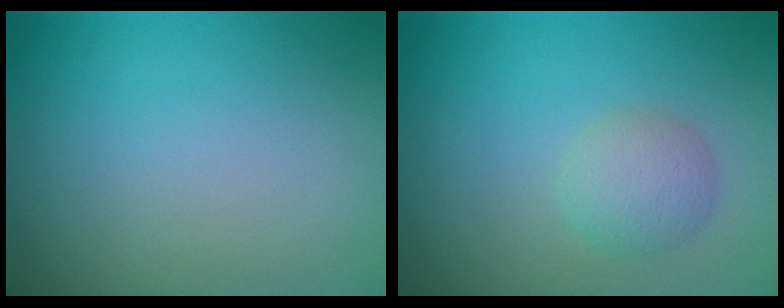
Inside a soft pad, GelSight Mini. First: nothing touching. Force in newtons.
{"total": 2.5, "press": 2.5, "slide": 0.1}